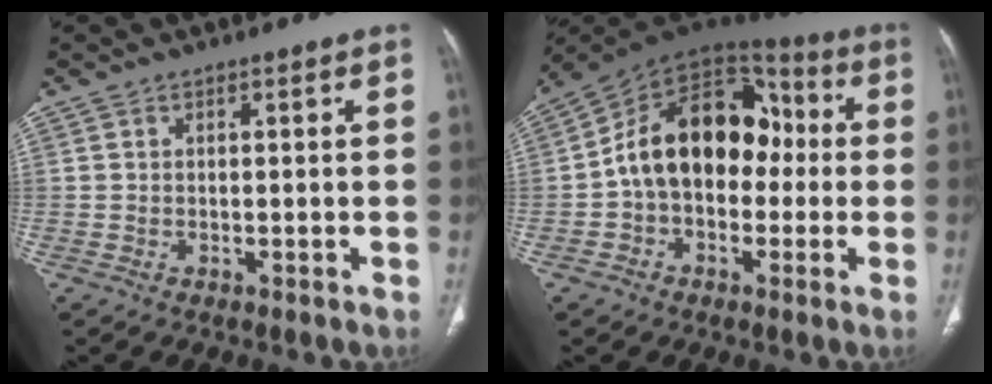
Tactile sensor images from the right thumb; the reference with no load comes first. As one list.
[{"total": 18.2, "force": [-0.5, 12.5, 13.2], "torque": [-0.176, 0.055, -0.020]}]